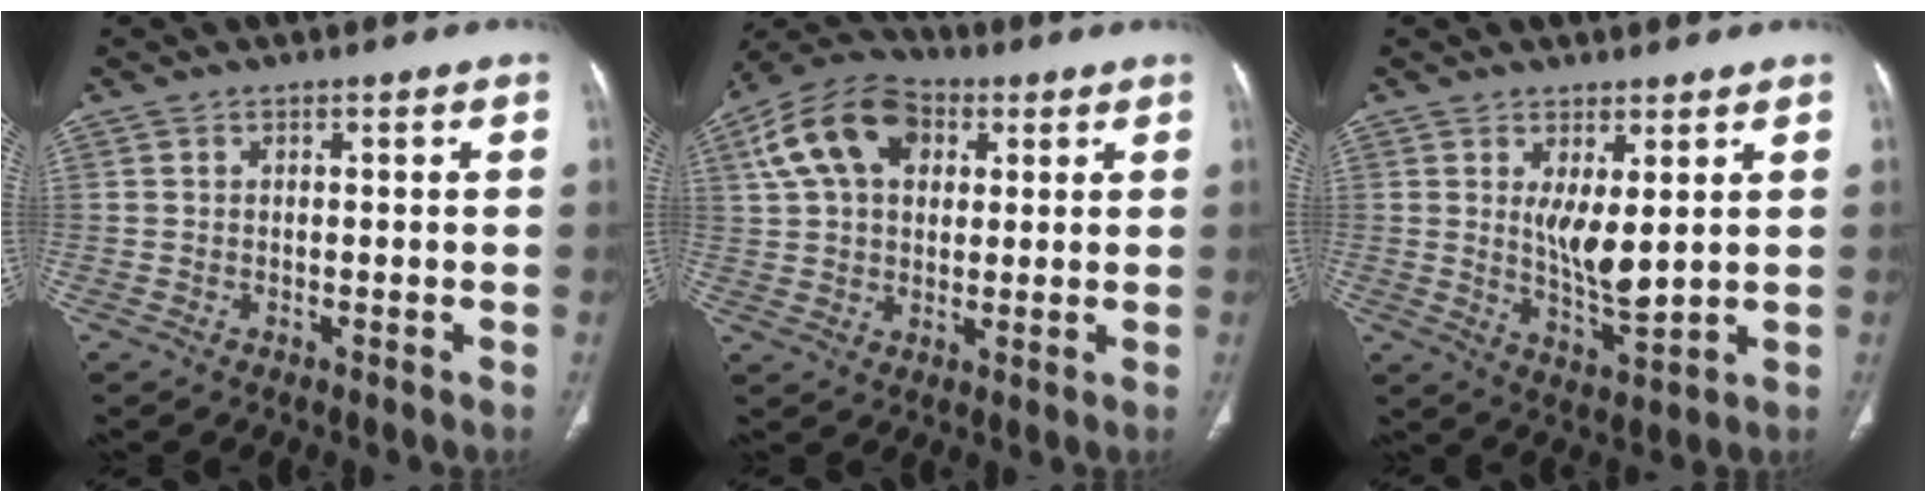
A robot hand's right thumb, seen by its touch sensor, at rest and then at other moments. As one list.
[{"total": 14.5, "force": [4.9, 9.7, 9.7], "torque": [-0.166, 0.014, 0.080]}, {"total": 7.3, "force": [1.8, 2.4, 6.6], "torque": [-0.116, -0.031, 0.045]}]